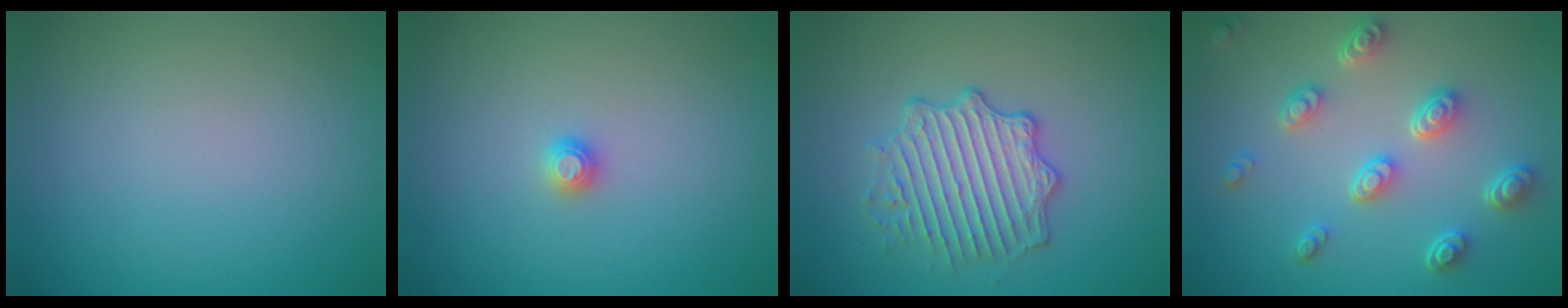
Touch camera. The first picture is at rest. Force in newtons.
{"total": 1.0, "press": 1.0, "slide": 0.1}
{"total": 4.0, "press": 3.7, "slide": 1.5}
{"total": 4.8, "press": 3.8, "slide": 2.9}